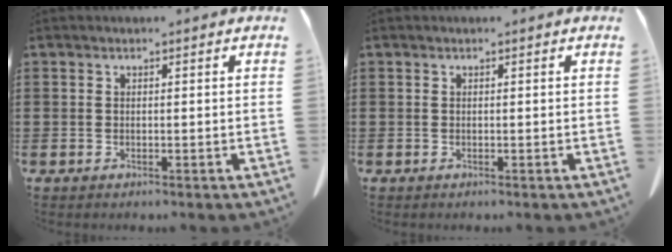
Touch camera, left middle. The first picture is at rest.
{"total": 0.0}